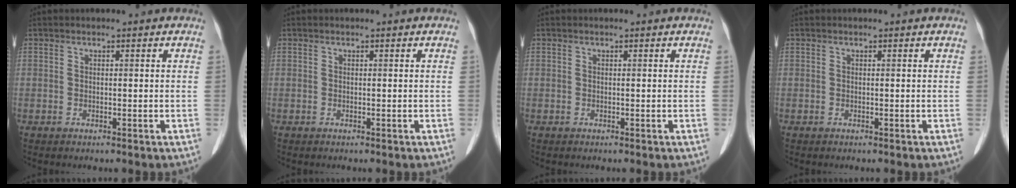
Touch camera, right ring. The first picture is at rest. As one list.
[{"total": 0.0}, {"total": 0.0}, {"total": 0.0}]